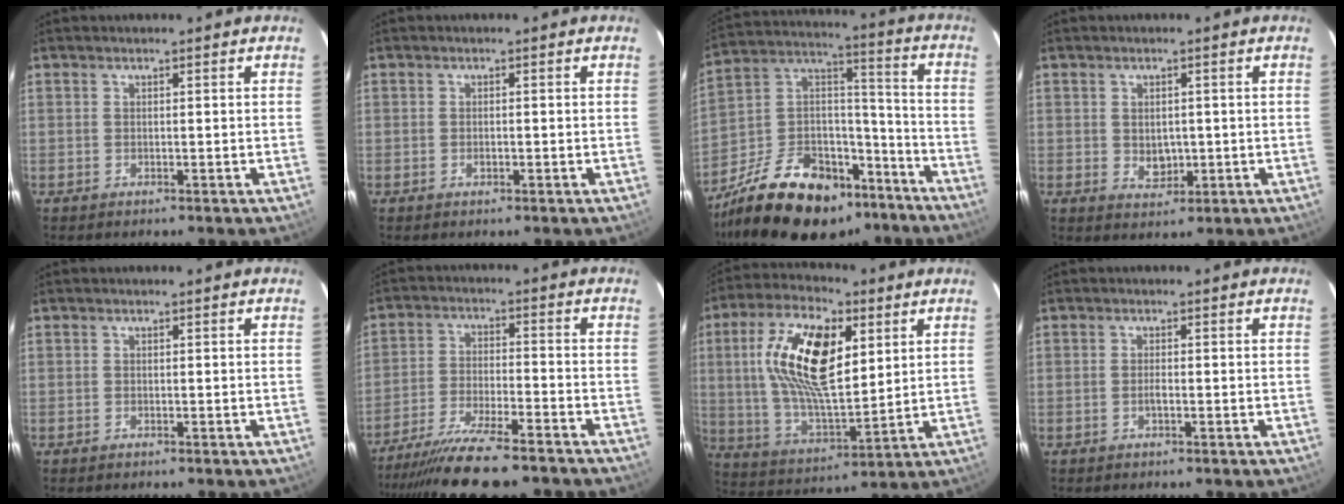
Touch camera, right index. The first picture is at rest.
{"total": 1.2, "force": [-0.4, 0.8, 0.8], "torque": [-0.013, 0.002, -0.006]}
{"total": 27.9, "force": [-19.1, 14.0, 14.6], "torque": [-0.289, 0.046, -0.282]}
{"total": 3.9, "force": [-0.2, 3.0, 2.5], "torque": [-0.037, -0.003, 0.003]}
{"total": 0.0}
{"total": 17.8, "force": [-15.4, 2.6, 8.5], "torque": [-0.174, -0.035, -0.250]}
{"total": 19.7, "force": [5.7, 8.7, 16.7], "torque": [-0.324, 0.016, 0.108]}
{"total": 1.3, "force": [-0.5, 0.4, 1.2], "torque": [-0.023, 0.000, -0.009]}